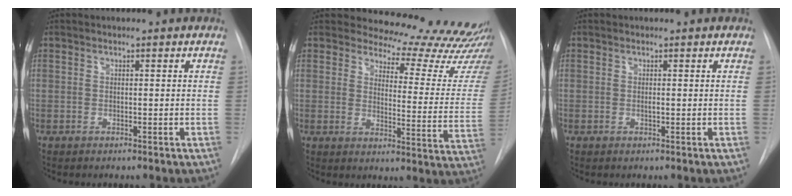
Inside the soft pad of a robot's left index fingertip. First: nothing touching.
{"total": 20.6, "force": [19.9, 3.5, 3.8], "torque": [-0.022, -0.140, 0.202]}
{"total": 0.8, "force": [-0.8, 0.1, 0.2], "torque": [-0.005, -0.007, -0.013]}